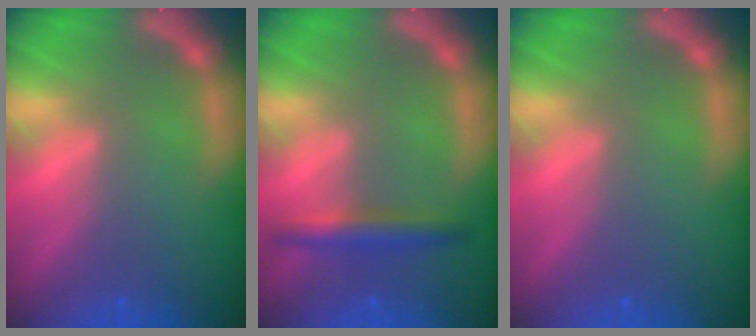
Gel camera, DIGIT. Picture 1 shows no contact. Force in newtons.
{"total": 3.0}
{"total": 0.0}